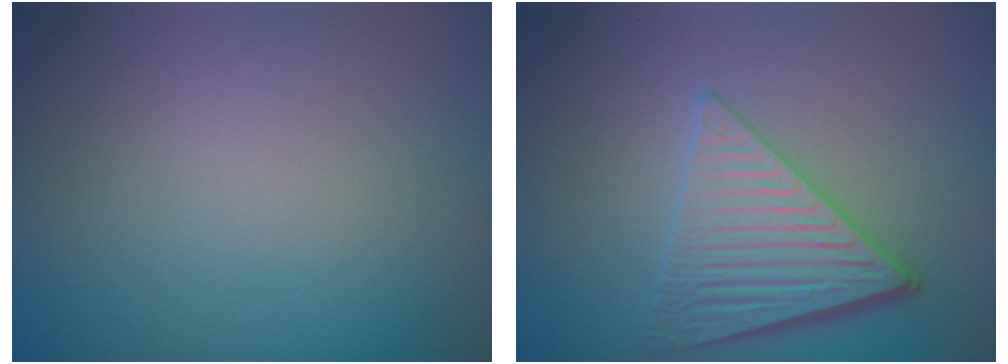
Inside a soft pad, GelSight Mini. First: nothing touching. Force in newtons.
{"total": 4.8, "press": 3.9, "slide": 2.8}